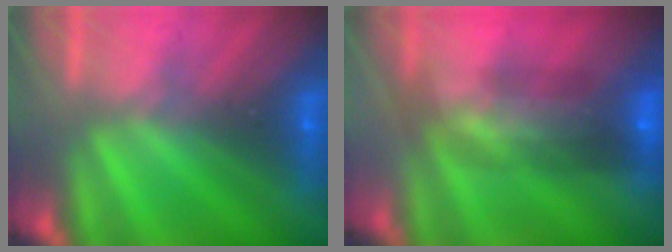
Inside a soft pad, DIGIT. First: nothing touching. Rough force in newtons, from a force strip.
{"total": 5.5}